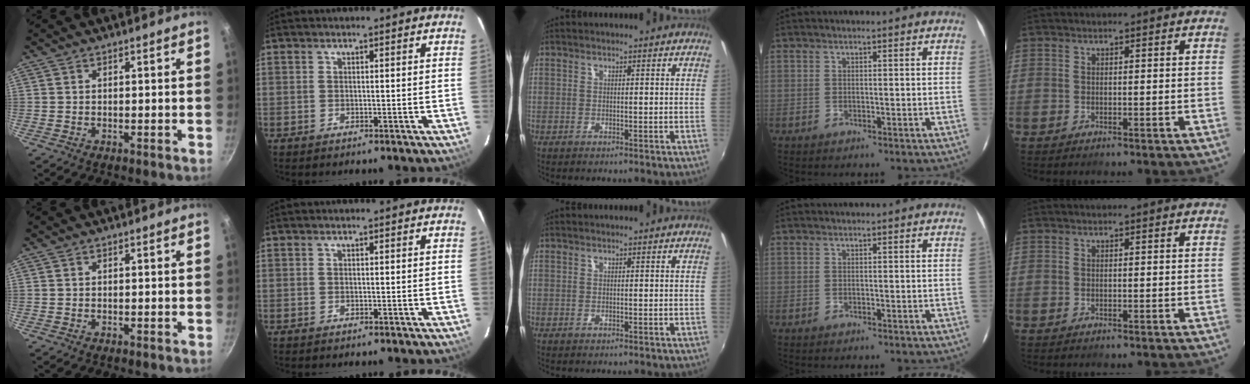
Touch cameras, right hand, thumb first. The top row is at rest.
{}